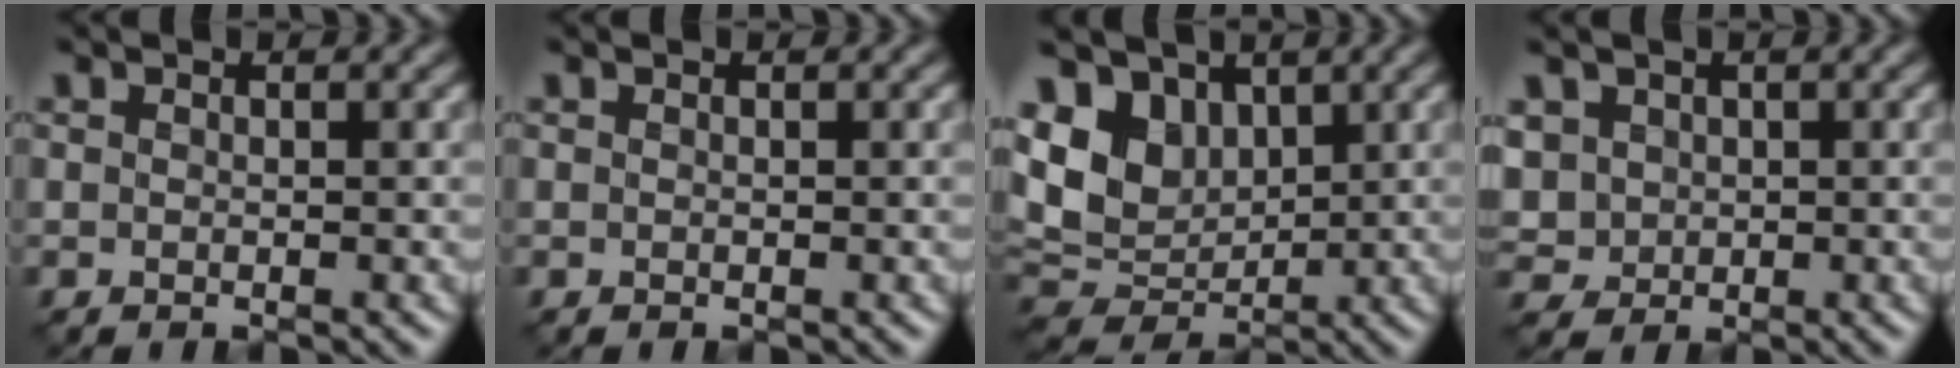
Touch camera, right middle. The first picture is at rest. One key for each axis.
{"total": 0.0}
{"total": 7.1, "fx": 2.2, "fy": 5.3, "fz": 4.1, "tx": -0.092, "ty": -0.005, "tz": 0.033}
{"total": 4.0, "fx": 1.1, "fy": 3.4, "fz": 1.6, "tx": -0.073, "ty": 0.009, "tz": 0.038}